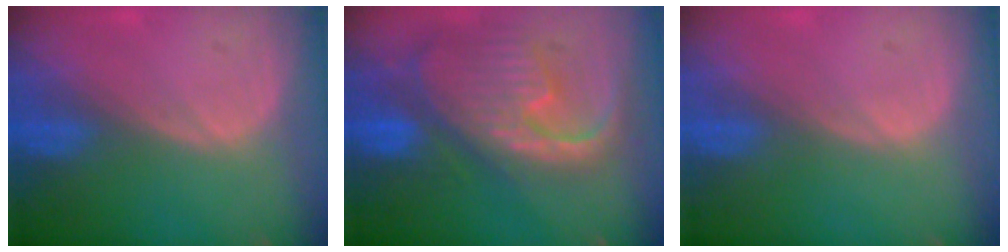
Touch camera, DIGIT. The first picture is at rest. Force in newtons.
{"total": 12.5, "press": 10.7, "slide": 6.5}
{"total": 0.0}